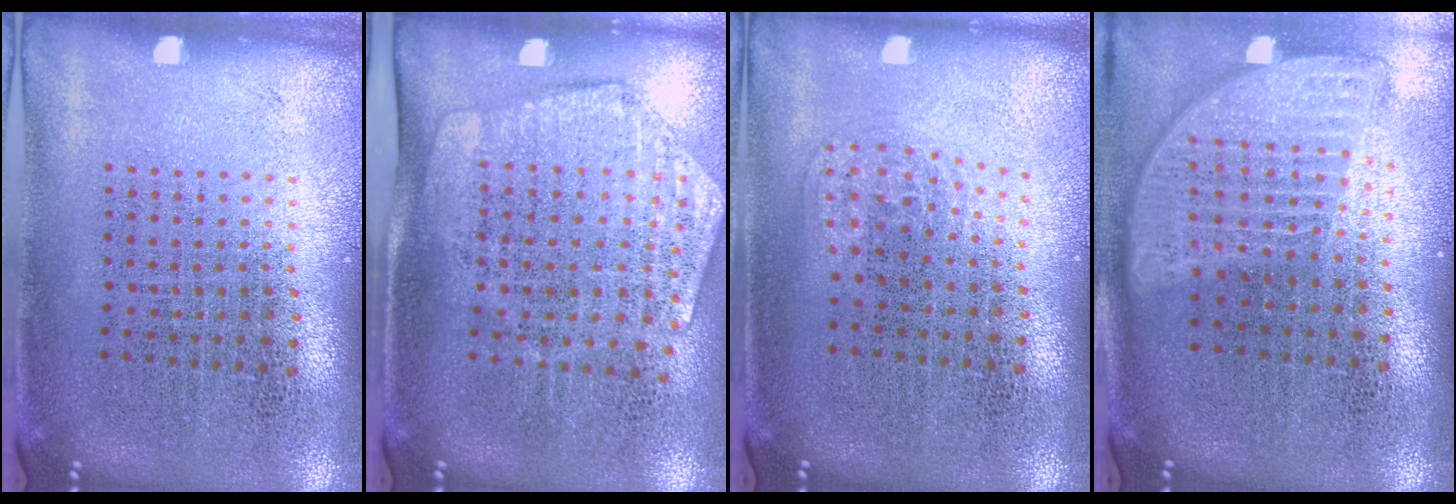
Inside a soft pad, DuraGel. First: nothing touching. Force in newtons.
{"total": 1.9, "press": 1.6, "slide": 1.0}
{"total": 1.0, "press": 0.7, "slide": 0.7}
{"total": 1.9, "press": 1.6, "slide": 1.1}